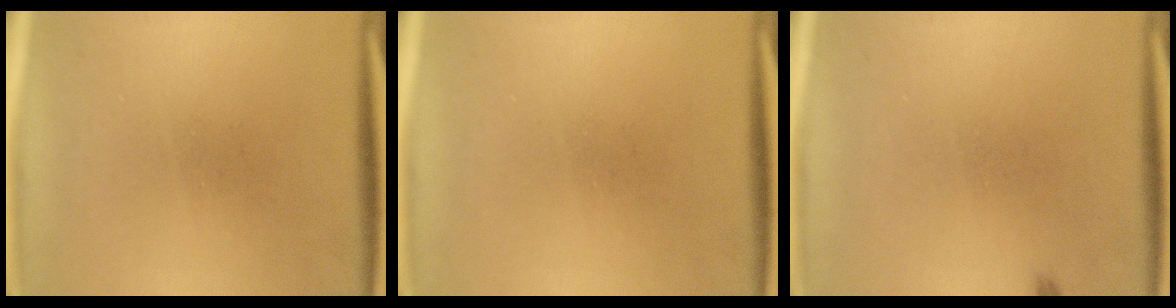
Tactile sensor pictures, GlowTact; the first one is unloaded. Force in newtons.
{"total": 0.0}
{"total": 0.5}